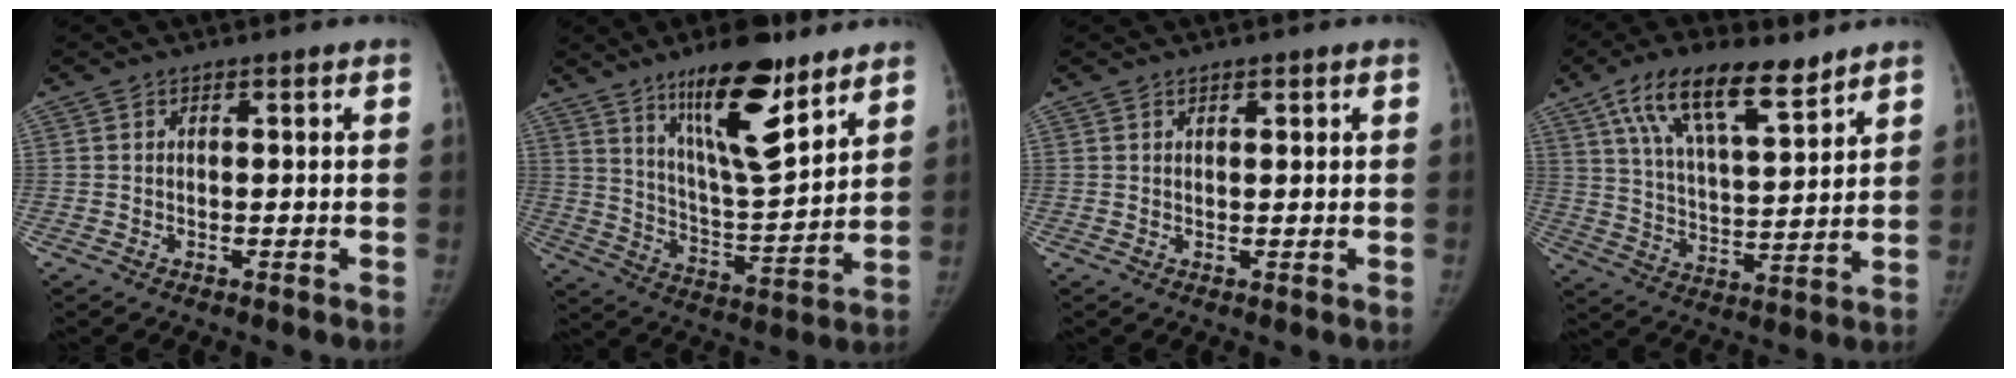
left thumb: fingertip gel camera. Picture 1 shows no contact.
{"total": 17.8, "force": [11.5, 4.9, 12.7], "torque": [-0.179, -0.074, 0.201]}
{"total": 1.2, "force": [0.7, 0.5, 0.7], "torque": [-0.007, -0.002, 0.011]}
{"total": 16.4, "force": [10.1, 6.1, 11.4], "torque": [-0.173, -0.035, 0.183]}